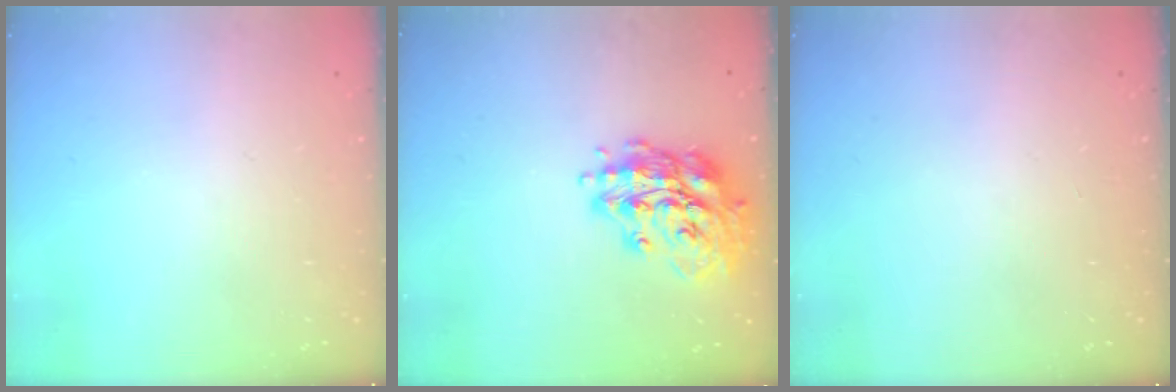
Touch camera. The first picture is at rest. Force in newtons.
{"total": 16.1, "press": 15.9, "slide": 2.1}
{"total": 0.0}